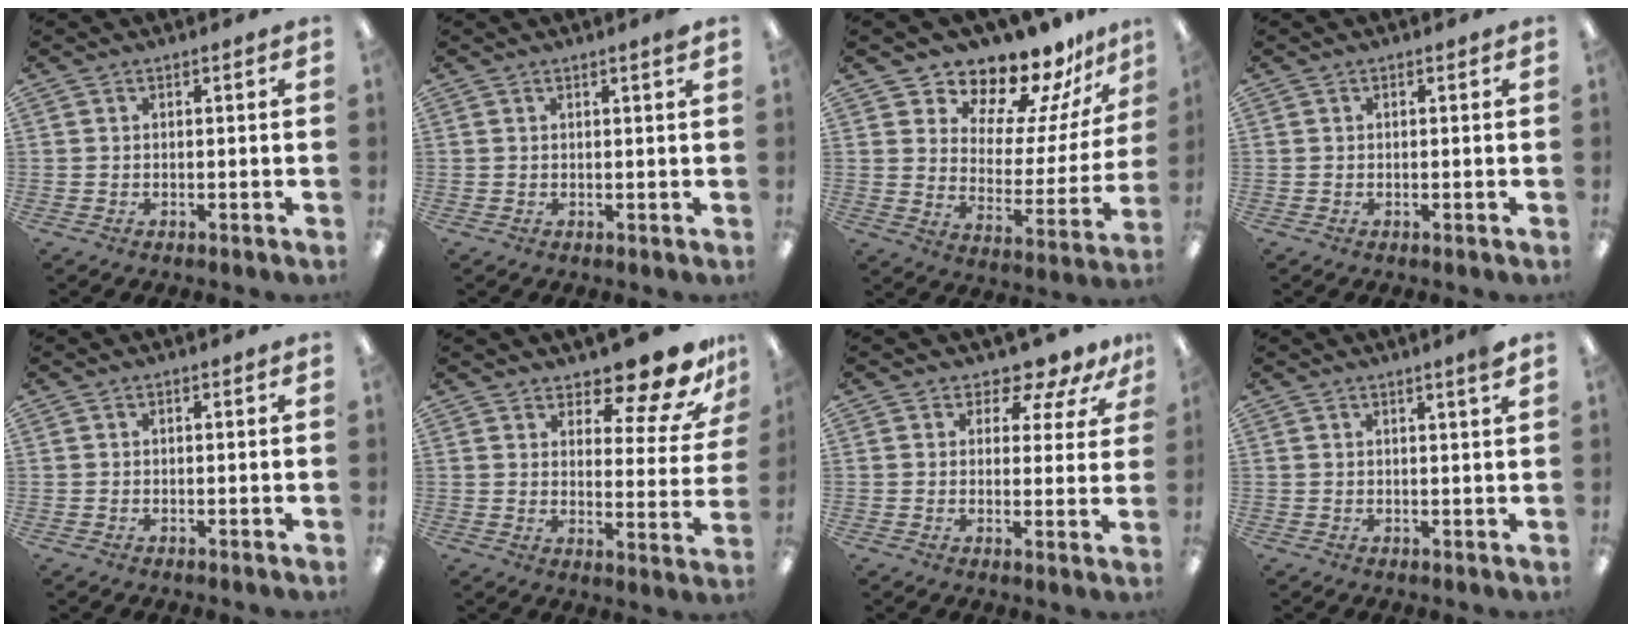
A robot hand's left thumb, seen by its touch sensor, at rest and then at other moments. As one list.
[{"total": 1.3, "force": [1.0, -0.1, 0.8], "torque": [-0.008, -0.003, 0.015]}, {"total": 14.0, "force": [13.0, 4.2, 3.0], "torque": [-0.060, -0.125, 0.226]}, {"total": 0.0}, {"total": 0.0}, {"total": 14.2, "force": [11.6, 4.3, 7.0], "torque": [-0.096, -0.095, 0.194]}, {"total": 5.8, "force": [5.0, 2.3, 2.0], "torque": [-0.029, -0.036, 0.086]}, {"total": 2.4, "force": [1.7, -0.3, 1.6], "torque": [-0.025, -0.005, 0.028]}]